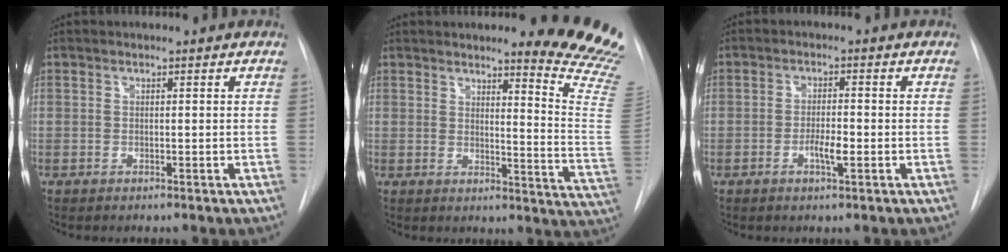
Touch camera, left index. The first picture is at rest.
{"total": 13.7, "force": [12.8, -1.2, 4.8], "torque": [-0.054, -0.158, 0.121]}
{"total": 3.3, "force": [-1.8, 0.5, 2.6], "torque": [-0.047, -0.005, -0.028]}